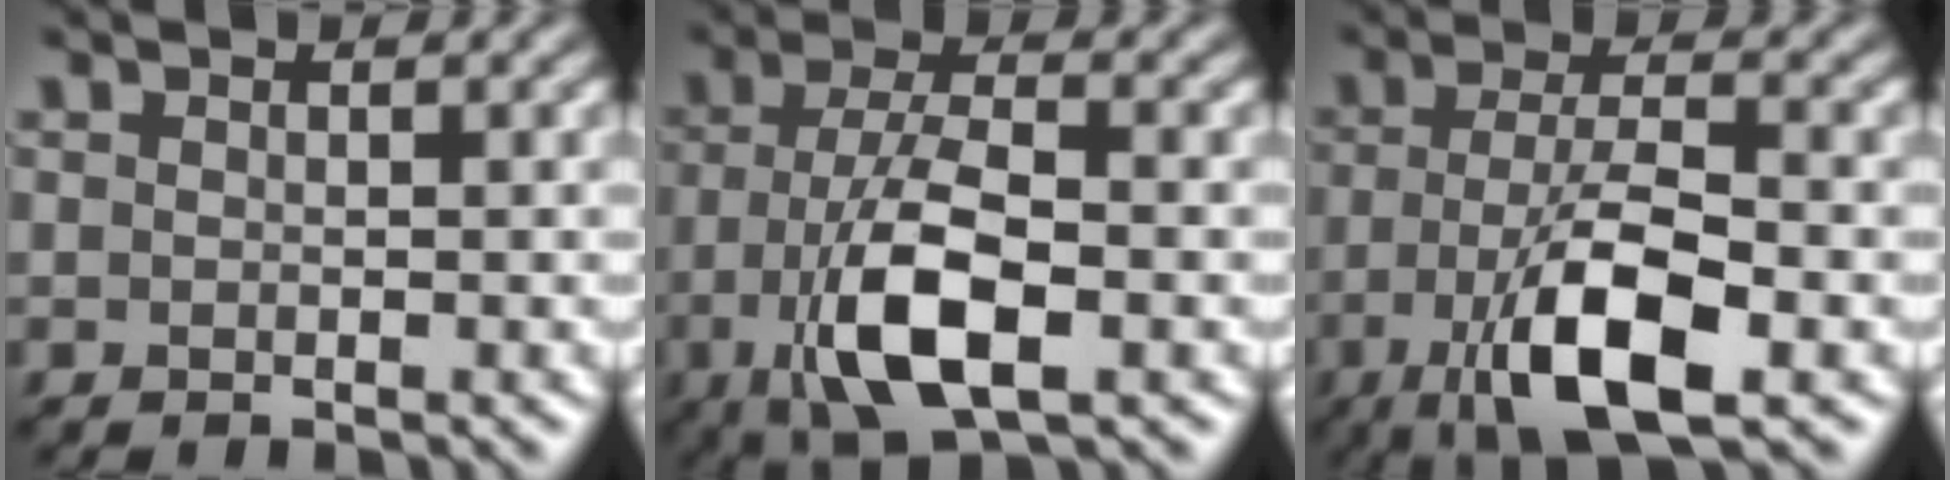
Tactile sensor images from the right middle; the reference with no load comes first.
{"total": 7.6, "force": [-2.5, 2.9, 6.6], "torque": [-0.132, 0.002, -0.048]}
{"total": 8.4, "force": [-3.5, 2.6, 7.2], "torque": [-0.134, -0.003, -0.065]}